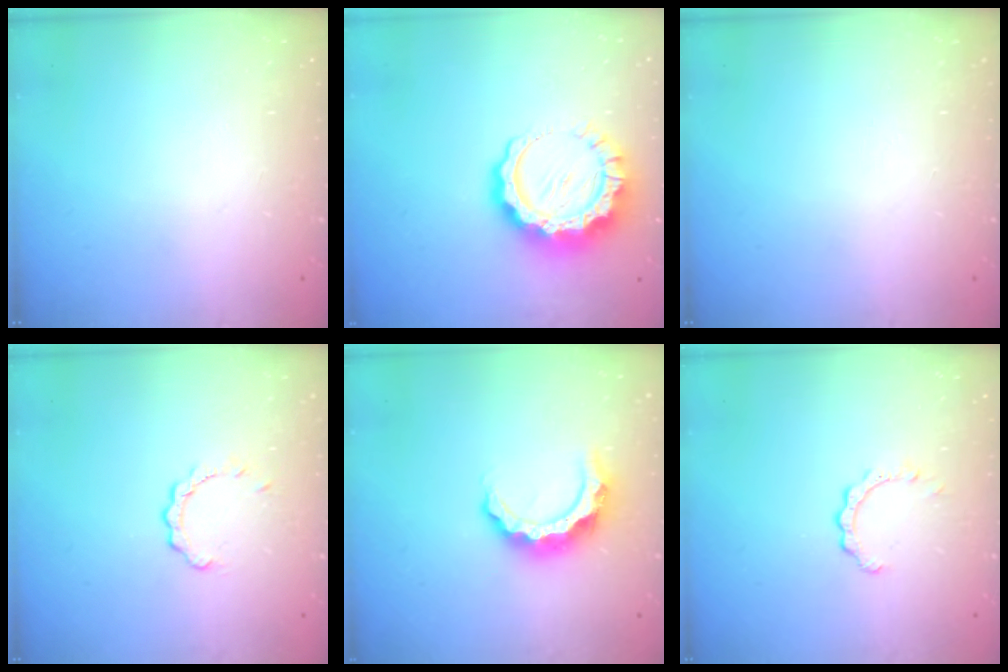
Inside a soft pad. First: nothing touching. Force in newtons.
{"total": 12.5, "press": 12.5, "slide": 1.1}
{"total": 0.0}
{"total": 2.6, "press": 2.6, "slide": 0.3}
{"total": 8.6, "press": 8.6, "slide": 0.1}
{"total": 2.3, "press": 2.3, "slide": 0.3}